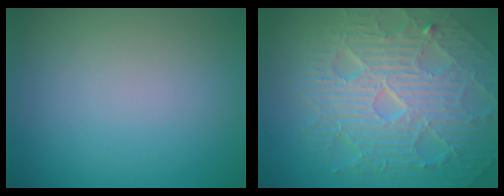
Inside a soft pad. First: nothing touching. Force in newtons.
{"total": 10.2, "press": 6.6, "slide": 7.7}